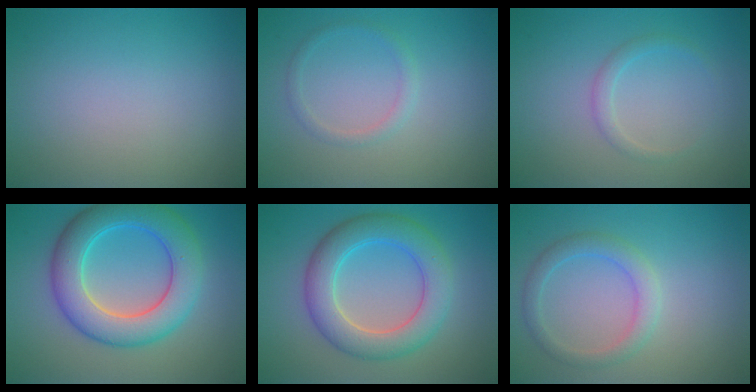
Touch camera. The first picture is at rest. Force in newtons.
{"total": 1.2, "press": 1.2, "slide": 0.0}
{"total": 1.3, "press": 1.3, "slide": 0.1}
{"total": 7.6, "press": 7.6, "slide": 0.2}
{"total": 6.1, "press": 6.1, "slide": 0.2}
{"total": 2.5, "press": 2.5, "slide": 0.3}